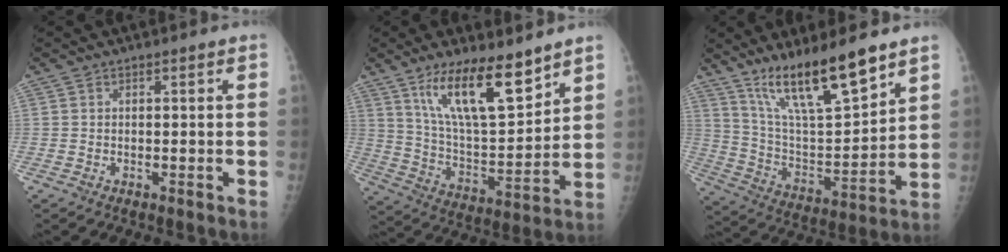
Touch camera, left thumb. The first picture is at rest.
{"total": 16.8, "force": [11.0, 5.1, 11.6], "torque": [-0.173, -0.068, 0.208]}
{"total": 18.0, "force": [12.9, 3.7, 11.9], "torque": [-0.184, -0.072, 0.242]}